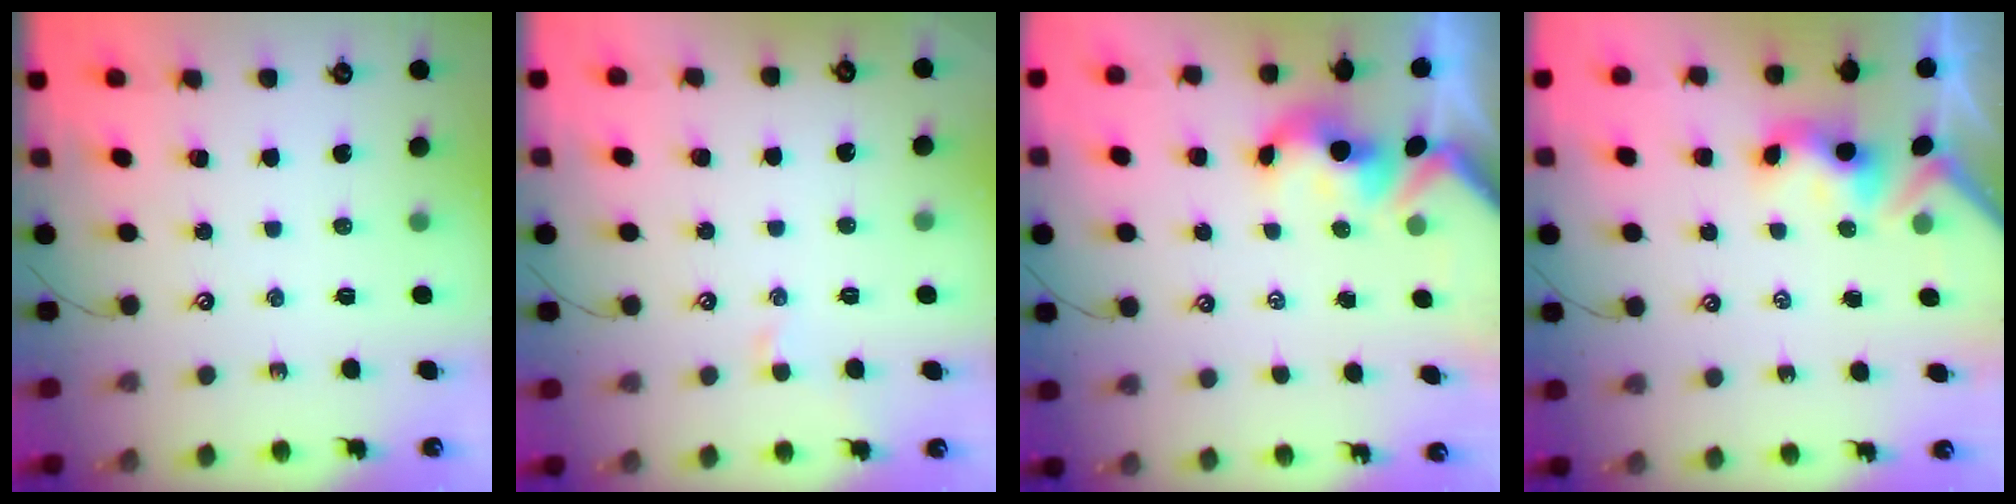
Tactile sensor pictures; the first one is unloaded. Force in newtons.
{"total": 0.7, "press": 0.6, "slide": 0.5}
{"total": 2.1, "press": 1.9, "slide": 0.7}
{"total": 3.8, "press": 3.8, "slide": 0.2}